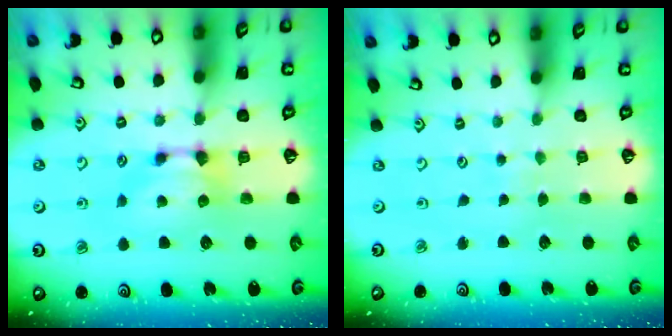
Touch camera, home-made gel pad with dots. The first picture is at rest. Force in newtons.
{"total": 6.2, "press": 6.2, "slide": 0.4}